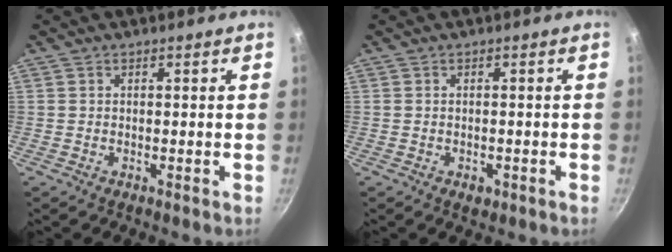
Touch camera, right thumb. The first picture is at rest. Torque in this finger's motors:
{"motor_torque": [0.17, 0.04, 0.31, -0.27, 0.08]}